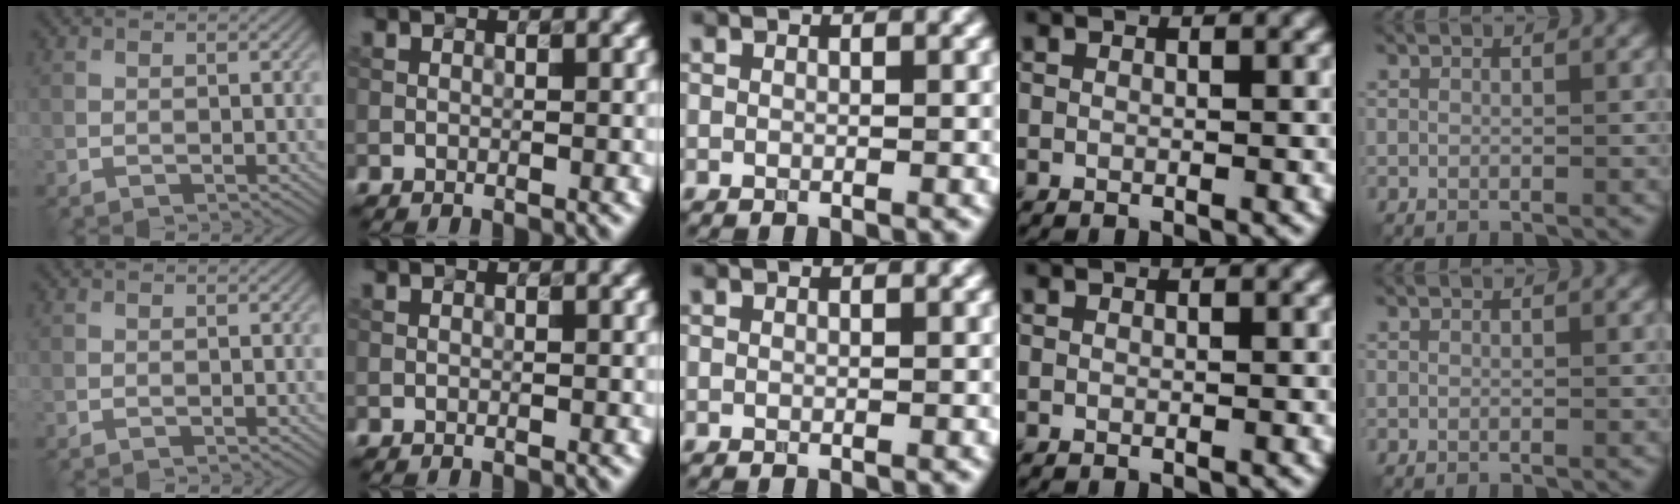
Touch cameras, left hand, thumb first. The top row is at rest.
{}